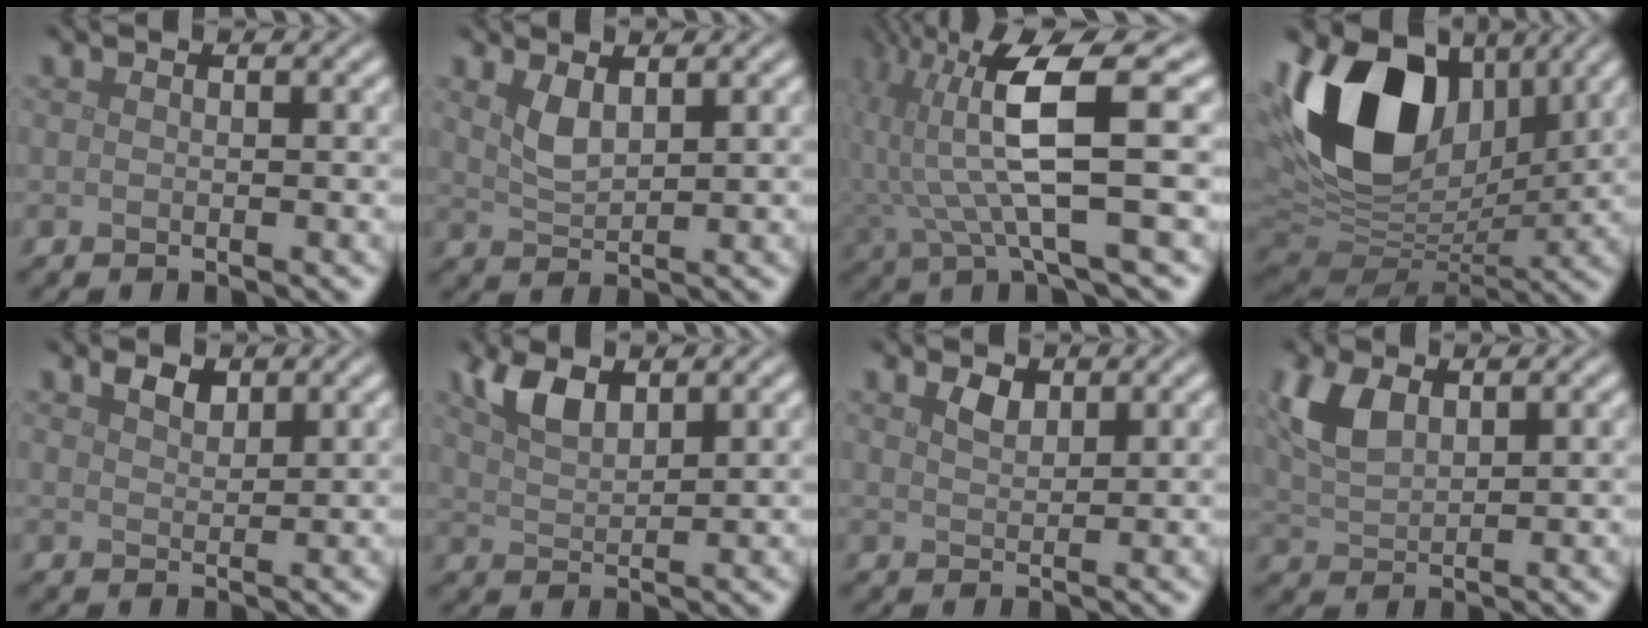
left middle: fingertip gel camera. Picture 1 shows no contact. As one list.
[{"total": 2.1, "force": [1.2, 0.7, 1.5], "torque": [-0.037, -0.002, 0.029]}, {"total": 8.5, "force": [1.8, 2.1, 8.1], "torque": [-0.155, 0.004, 0.033]}, {"total": 15.0, "force": [4.8, 9.9, 10.2], "torque": [-0.195, 0.010, 0.090]}, {"total": 1.7, "force": [1.3, 0.8, 0.7], "torque": [-0.016, 0.002, 0.026]}, {"total": 3.4, "force": [2.2, 1.4, 2.2], "torque": [-0.047, 0.005, 0.044]}, {"total": 1.5, "force": [1.1, 0.7, 0.6], "torque": [-0.014, 0.001, 0.024]}, {"total": 4.1, "force": [1.8, 2.2, 2.9], "torque": [-0.077, 0.006, 0.040]}]